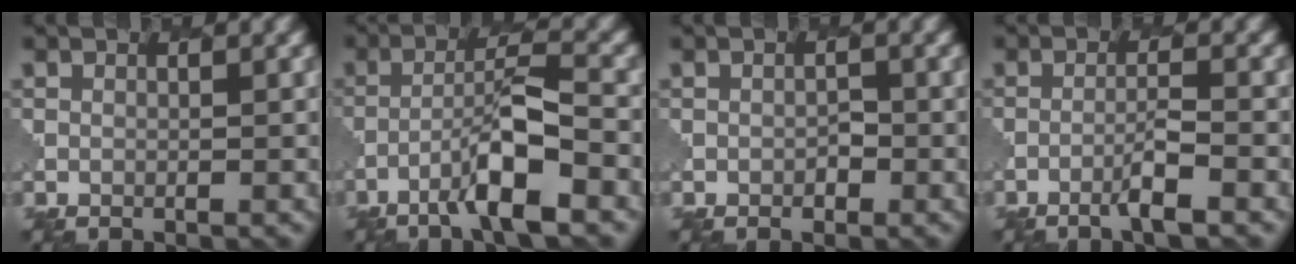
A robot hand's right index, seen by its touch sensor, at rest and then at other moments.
{"total": 6.0, "force": [-3.2, 0.9, 5.0], "torque": [-0.083, 0.015, -0.057]}
{"total": 0.8, "force": [-0.4, 0.6, 0.5], "torque": [-0.005, 0.000, -0.004]}
{"total": 2.5, "force": [-1.5, 0.1, 2.0], "torque": [-0.034, 0.006, -0.035]}